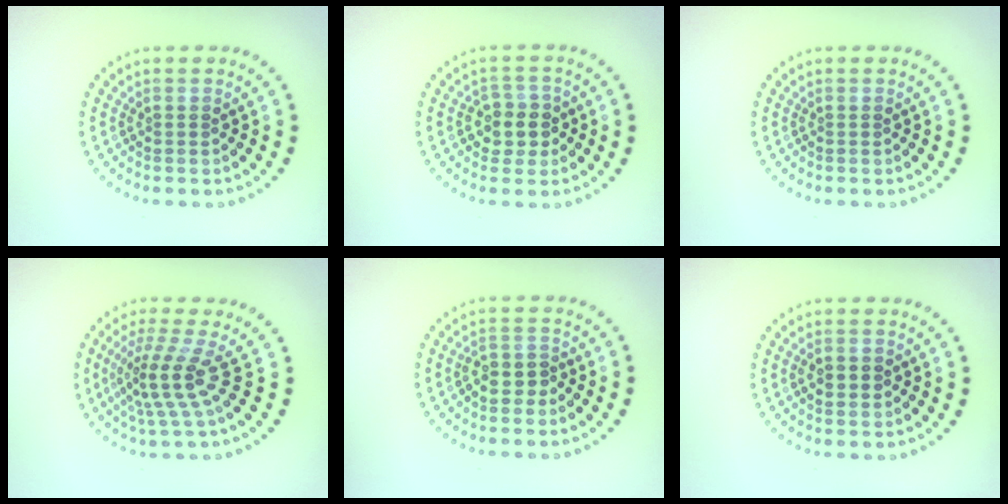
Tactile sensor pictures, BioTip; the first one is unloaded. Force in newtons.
{"total": 2.8, "press": 2.6, "slide": 0.9}
{"total": 0.0}
{"total": 3.9, "press": 2.7, "slide": 2.8}
{"total": 1.6, "press": 1.4, "slide": 0.7}
{"total": 2.1, "press": 2.1, "slide": 0.0}